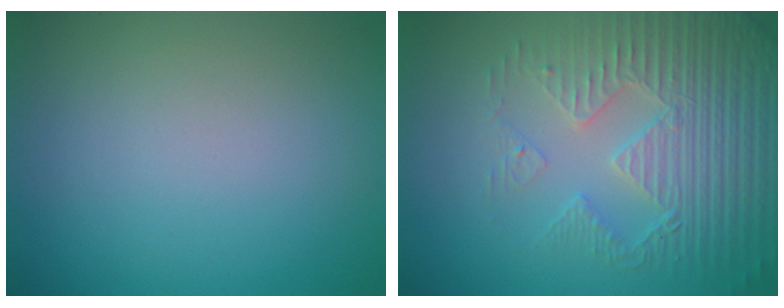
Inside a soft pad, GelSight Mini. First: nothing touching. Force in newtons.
{"total": 5.0, "press": 4.7, "slide": 1.8}